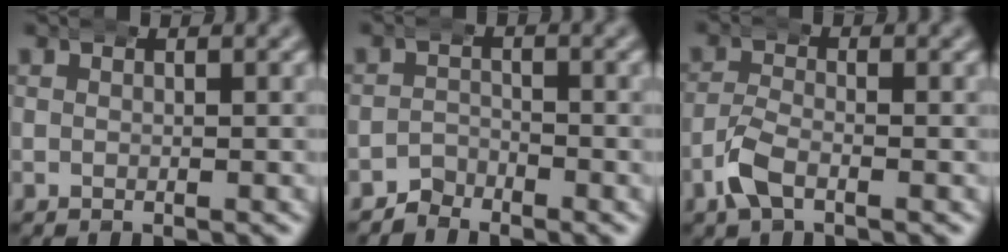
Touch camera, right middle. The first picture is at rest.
{"total": 1.9, "force": [-1.7, 0.7, -0.4], "torque": [0.004, -0.008, -0.037]}
{"total": 2.7, "force": [-1.6, 1.2, 1.8], "torque": [-0.044, -0.006, -0.034]}